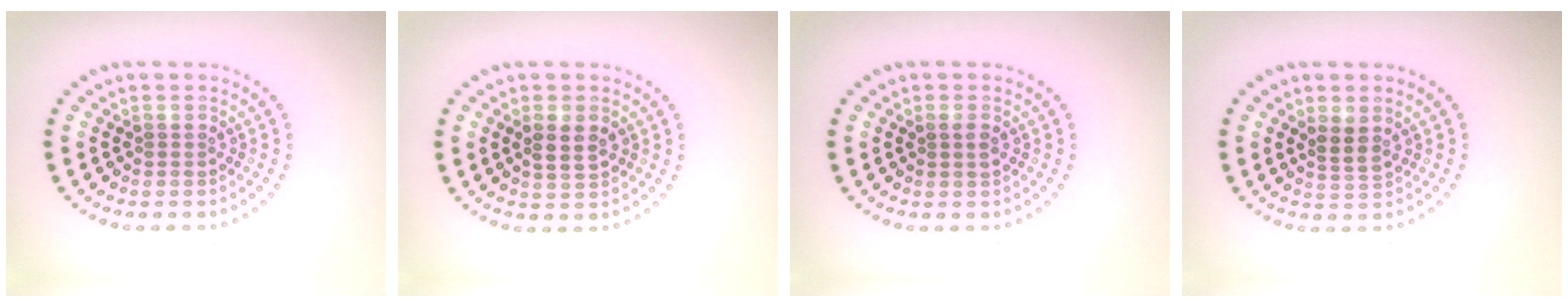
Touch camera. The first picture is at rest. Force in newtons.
{"total": 1.9, "press": 1.7, "slide": 0.6}
{"total": 0.9, "press": 0.9, "slide": 0.3}
{"total": 1.9, "press": 1.5, "slide": 1.2}